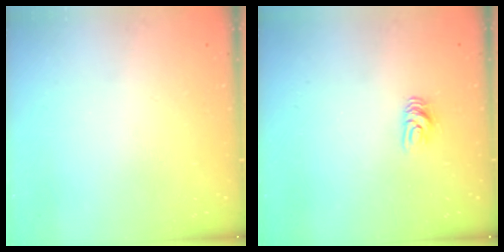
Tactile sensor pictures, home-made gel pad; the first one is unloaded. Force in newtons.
{"total": 5.3, "press": 5.3, "slide": 0.5}